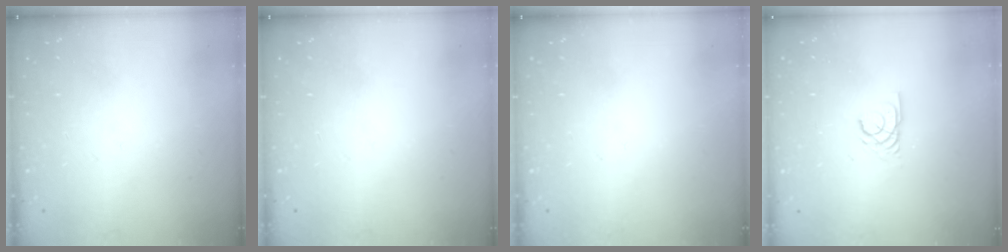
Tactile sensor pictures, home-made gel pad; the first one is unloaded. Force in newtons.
{"total": 0.0}
{"total": 0.0}
{"total": 2.7, "press": 2.7, "slide": 0.1}